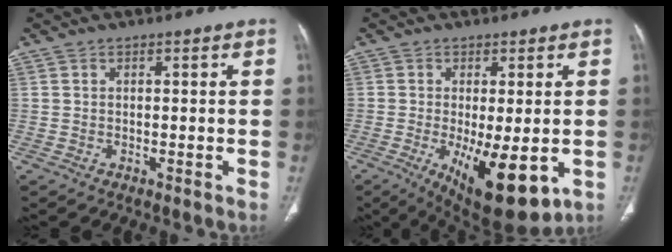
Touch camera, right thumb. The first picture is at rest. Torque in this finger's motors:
{"motor_torque": [0.14, 2.04, 0.16, -0.07, 0.12]}